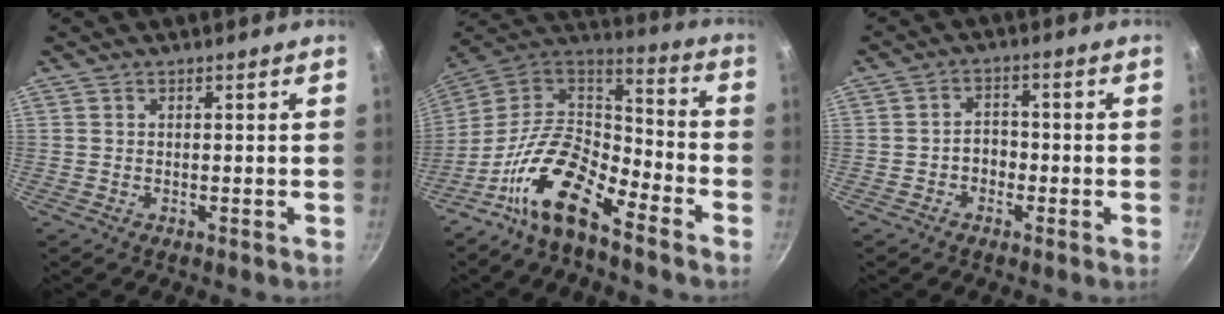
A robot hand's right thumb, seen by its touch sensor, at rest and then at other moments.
{"total": 16.2, "force": [-9.8, 7.1, 10.8], "torque": [-0.187, 0.083, -0.206]}
{"total": 3.4, "force": [-1.2, 2.6, 1.8], "torque": [-0.006, 0.017, -0.022]}